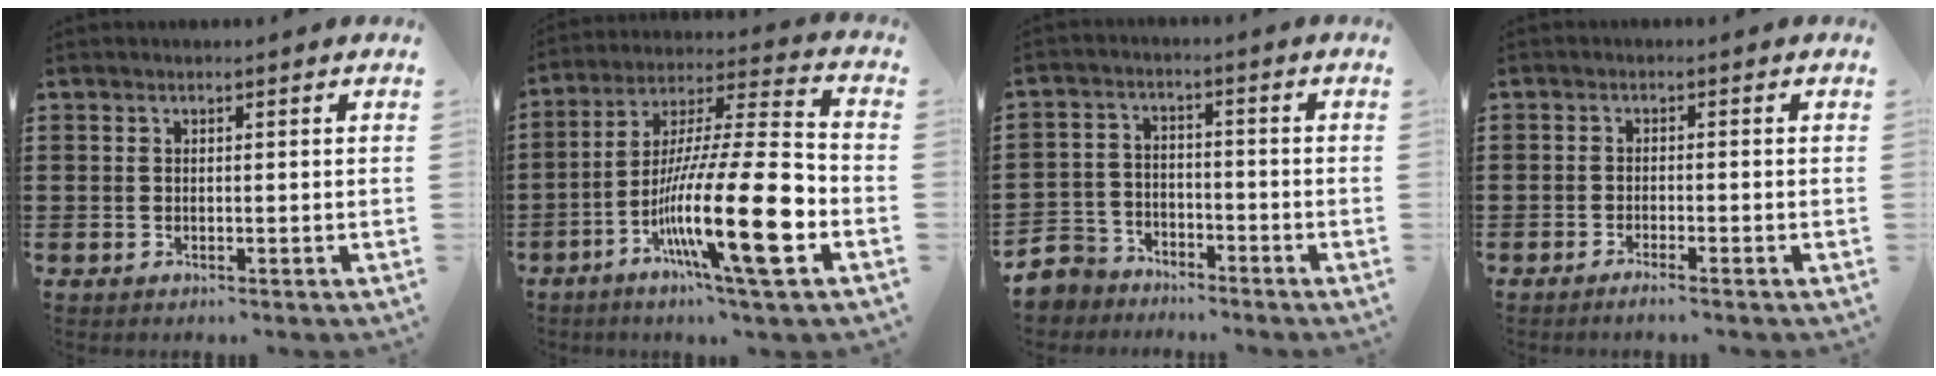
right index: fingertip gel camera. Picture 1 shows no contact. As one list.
[{"total": 21.5, "force": [-7.0, 3.6, 20.0], "torque": [-0.384, -0.008, -0.120]}, {"total": 5.2, "force": [-4.8, 2.0, 0.1], "torque": [-0.029, 0.002, -0.106]}, {"total": 1.4, "force": [-1.2, -0.2, 0.6], "torque": [-0.011, -0.005, -0.022]}]